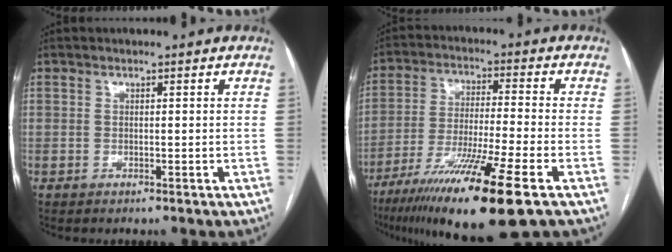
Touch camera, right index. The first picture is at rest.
{"total": 17.2, "force": [-10.3, -0.1, 13.8], "torque": [-0.235, -0.045, -0.179]}